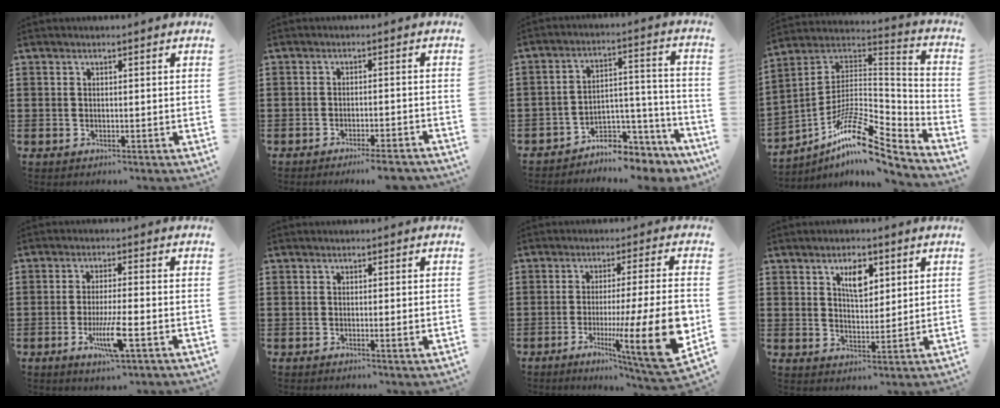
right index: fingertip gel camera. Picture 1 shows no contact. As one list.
[{"total": 3.1, "force": [-2.7, -0.2, 1.5], "torque": [-0.025, -0.005, -0.051]}, {"total": 6.2, "force": [-5.7, 2.1, 1.5], "torque": [-0.024, 0.017, -0.110]}, {"total": 12.7, "force": [-8.5, 3.8, 8.7], "torque": [-0.168, 0.016, -0.162]}, {"total": 7.1, "force": [-2.6, 0.9, 6.6], "torque": [-0.133, -0.020, -0.047]}, {"total": 0.9, "force": [0.0, -0.1, 0.9], "torque": [-0.016, -0.003, -0.001]}, {"total": 15.9, "force": [-3.3, 2.3, 15.4], "torque": [-0.238, -0.017, -0.041]}, {"total": 4.8, "force": [2.5, 2.4, 3.4], "torque": [-0.061, 0.002, 0.040]}]